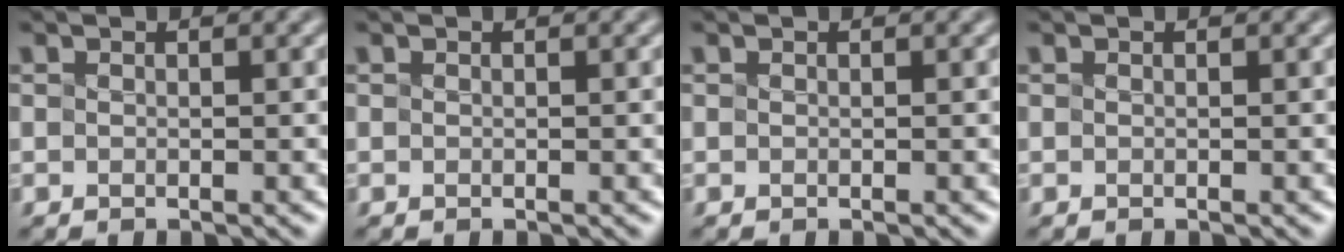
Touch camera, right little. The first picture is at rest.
{"total": 0.0}
{"total": 0.0}
{"total": 0.0}